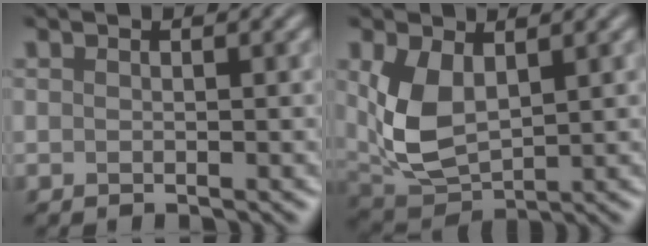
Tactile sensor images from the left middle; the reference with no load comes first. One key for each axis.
{"total": 5.9, "fx": 1.2, "fy": 3.5, "fz": 4.6, "tx": -0.112, "ty": -0.006, "tz": 0.033}